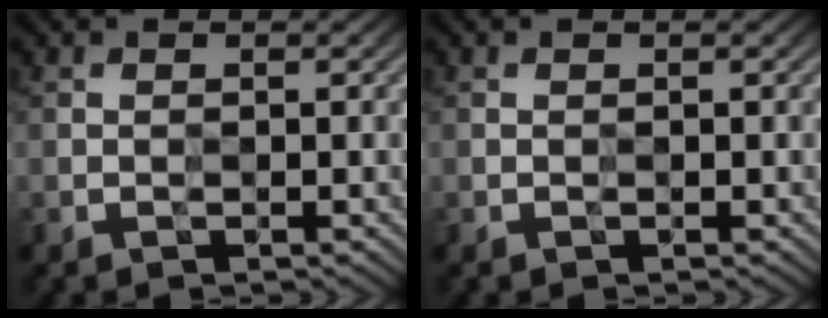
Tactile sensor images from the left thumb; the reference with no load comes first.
{"total": 0.0}